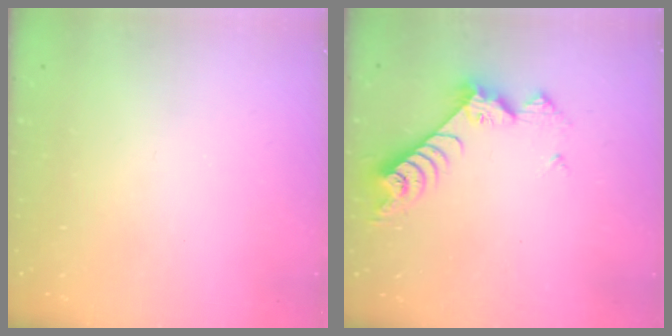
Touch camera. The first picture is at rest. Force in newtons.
{"total": 7.6, "press": 7.6, "slide": 0.4}